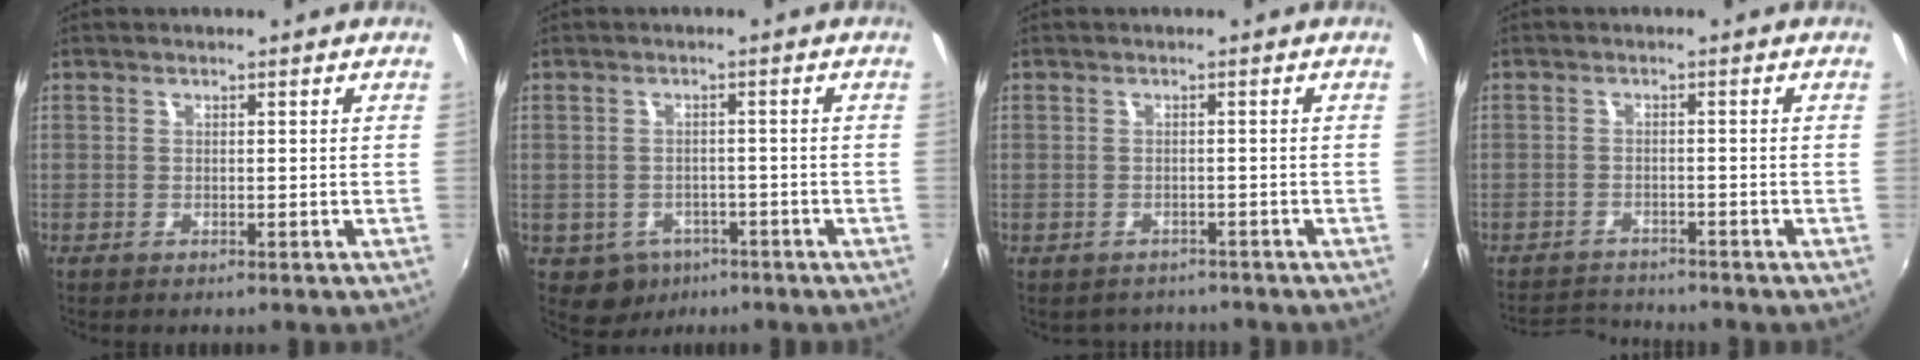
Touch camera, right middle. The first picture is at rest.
{"total": 5.1, "force": [-2.9, 4.0, 1.2], "torque": [-0.036, -0.003, -0.035]}
{"total": 3.4, "force": [-3.0, 1.5, 0.2], "torque": [-0.012, -0.012, -0.043]}
{"total": 5.2, "force": [-5.2, 0.5, 0.2], "torque": [-0.027, 0.000, -0.094]}